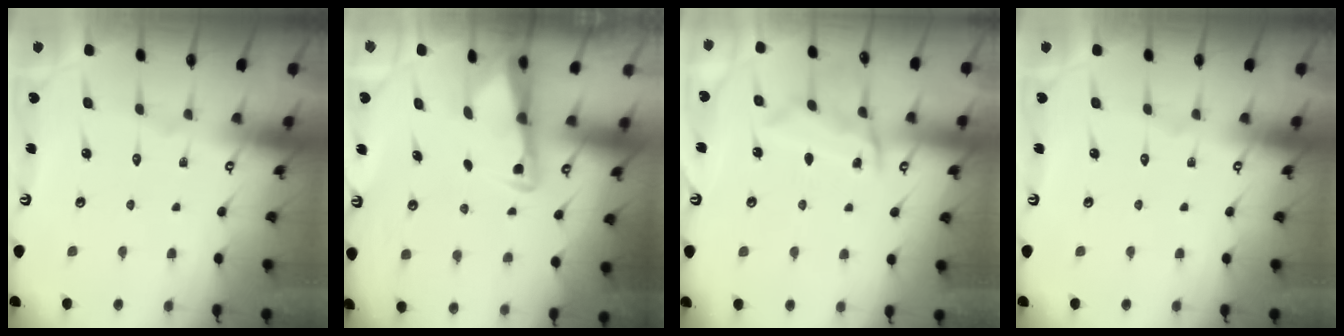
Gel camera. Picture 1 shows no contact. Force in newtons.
{"total": 2.9, "press": 2.9, "slide": 0.4}
{"total": 9.5, "press": 9.4, "slide": 1.0}
{"total": 0.0}